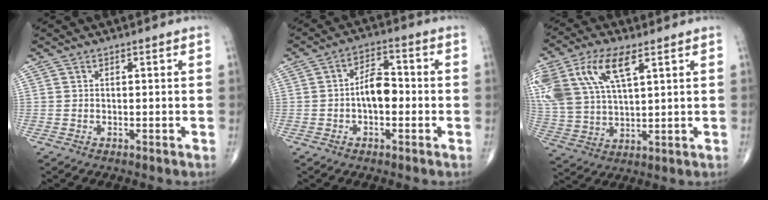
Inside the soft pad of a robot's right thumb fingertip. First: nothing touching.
{"total": 6.6, "force": [-1.0, 3.7, 5.4], "torque": [-0.078, 0.025, -0.025]}
{"total": 18.4, "force": [8.0, 8.9, 14.0], "torque": [-0.321, 0.002, 0.157]}